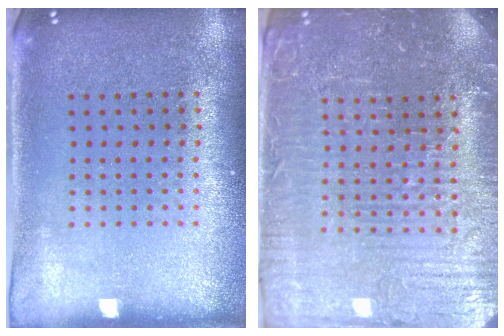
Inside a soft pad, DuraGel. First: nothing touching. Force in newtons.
{"total": 4.5, "press": 4.4, "slide": 1.3}